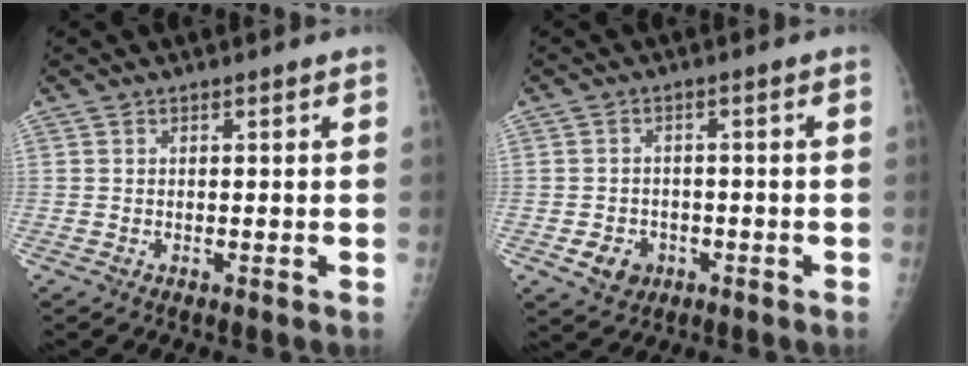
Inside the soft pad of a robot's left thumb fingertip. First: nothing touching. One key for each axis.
{"total": 4.6, "fx": -1.8, "fy": 3.8, "fz": 1.8, "tx": -0.015, "ty": 0.007, "tz": -0.022}